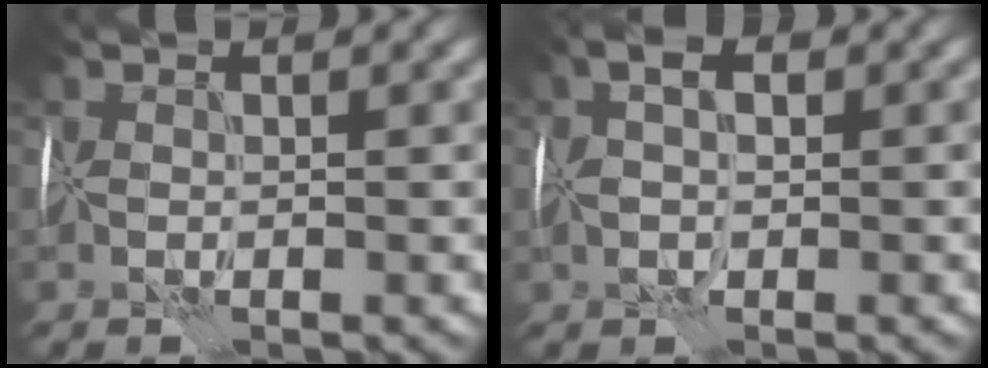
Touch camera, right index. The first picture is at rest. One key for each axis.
{"total": 2.7, "fx": 0.3, "fy": 1.5, "fz": 2.2, "tx": -0.035, "ty": 0.005, "tz": -0.001}